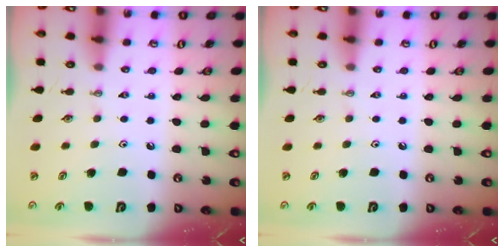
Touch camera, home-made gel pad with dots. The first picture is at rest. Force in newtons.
{"total": 0.0}